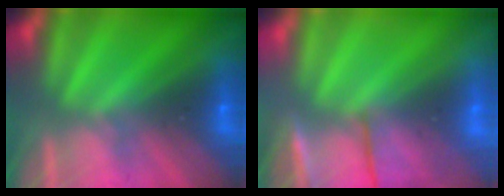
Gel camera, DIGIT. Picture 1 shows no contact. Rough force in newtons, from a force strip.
{"total": 3.9}